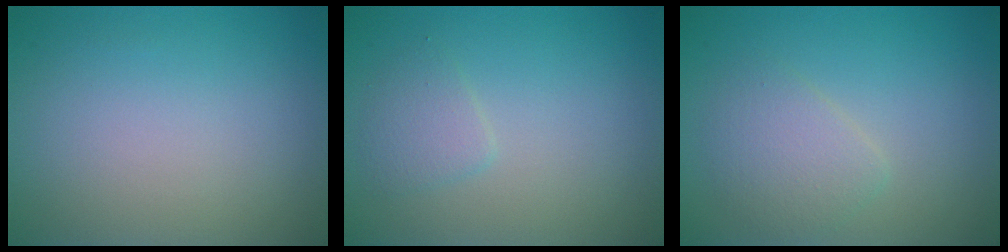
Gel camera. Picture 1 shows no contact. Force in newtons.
{"total": 1.6, "press": 1.6, "slide": 0.1}
{"total": 2.6, "press": 2.6, "slide": 0.0}